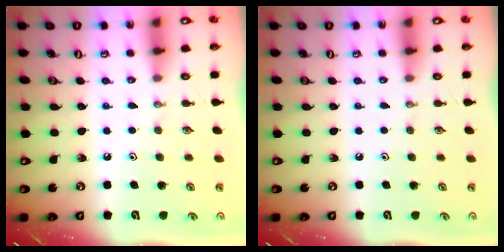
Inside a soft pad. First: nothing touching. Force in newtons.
{"total": 0.0}